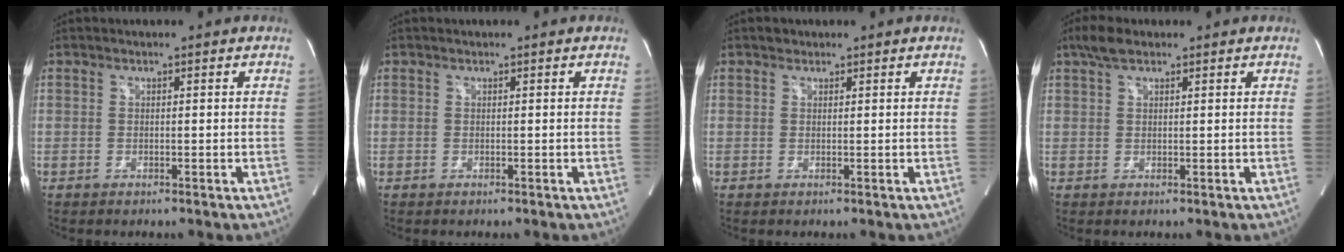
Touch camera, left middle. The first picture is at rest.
{"total": 0.0}
{"total": 0.9, "force": [0.6, 0.6, 0.1], "torque": [-0.002, 0.003, 0.008]}
{"total": 3.3, "force": [2.3, 1.2, 2.0], "torque": [-0.049, 0.017, 0.046]}